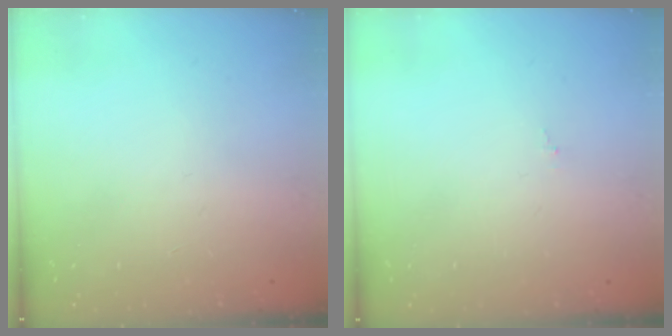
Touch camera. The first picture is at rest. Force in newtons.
{"total": 0.0}